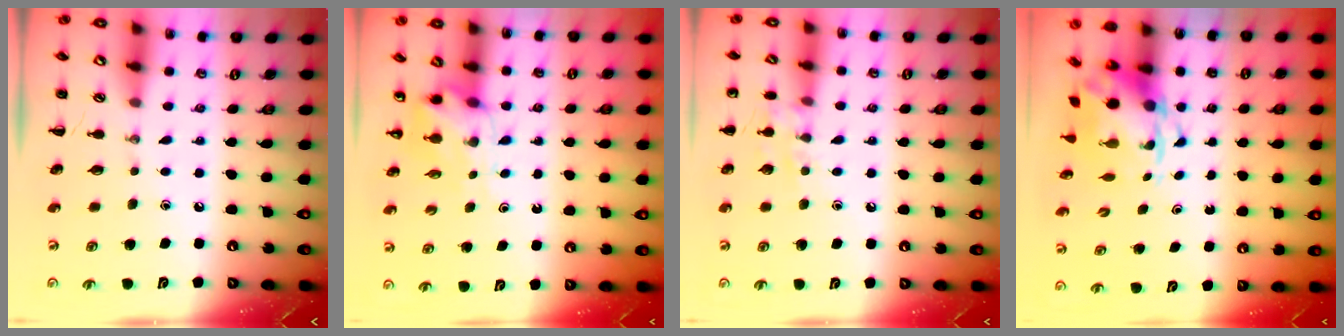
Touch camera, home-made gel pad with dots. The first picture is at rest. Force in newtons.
{"total": 5.6, "press": 5.6, "slide": 0.4}
{"total": 7.6, "press": 7.4, "slide": 1.7}
{"total": 3.7, "press": 3.6, "slide": 0.9}